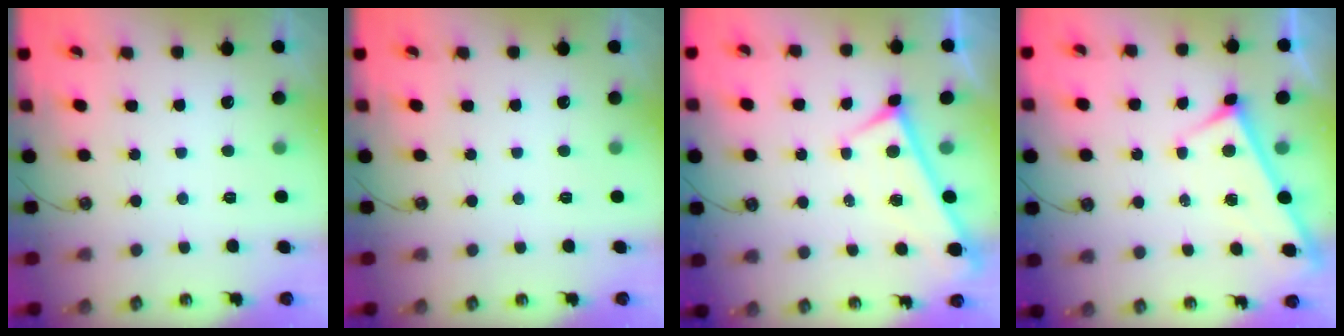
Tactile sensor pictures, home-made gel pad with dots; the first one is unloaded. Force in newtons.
{"total": 0.0}
{"total": 0.0}
{"total": 2.9, "press": 2.9, "slide": 0.3}